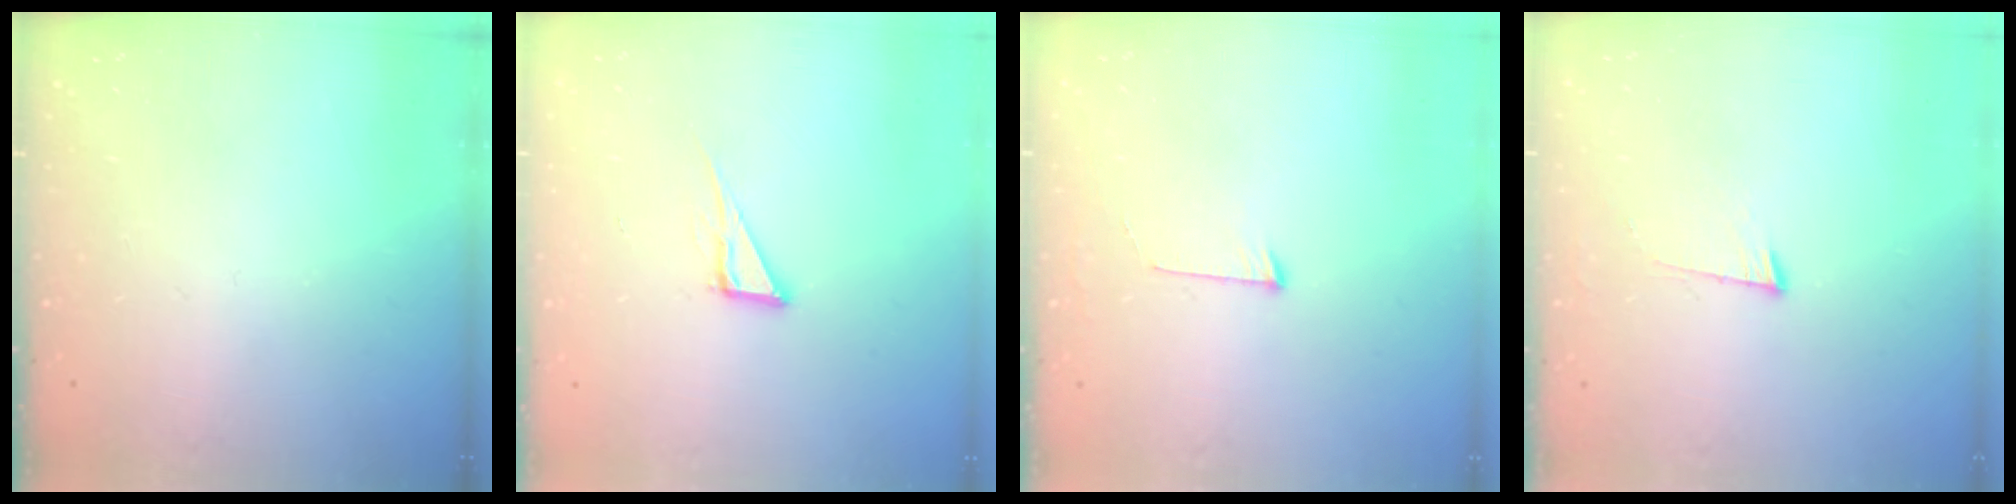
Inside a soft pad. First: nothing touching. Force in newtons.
{"total": 6.0, "press": 6.0, "slide": 0.4}
{"total": 5.5, "press": 5.5, "slide": 0.5}
{"total": 4.3, "press": 4.2, "slide": 0.5}